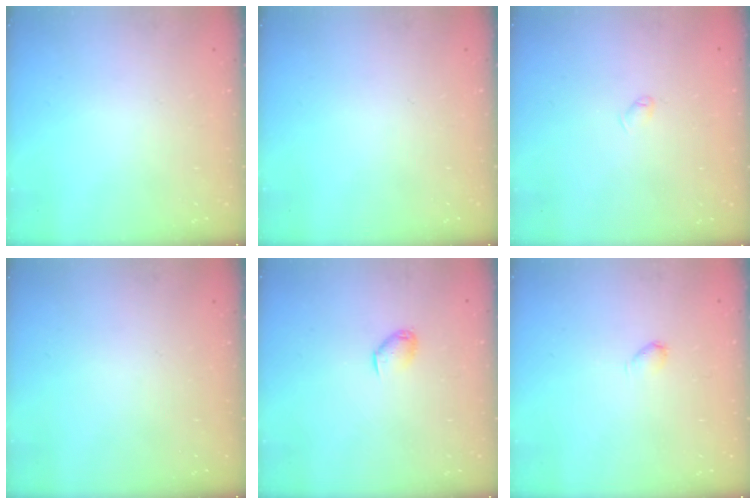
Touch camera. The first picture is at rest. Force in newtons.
{"total": 0.0}
{"total": 3.5, "press": 3.5, "slide": 0.5}
{"total": 0.0}
{"total": 5.5, "press": 5.4, "slide": 1.2}
{"total": 2.3, "press": 2.3, "slide": 0.4}